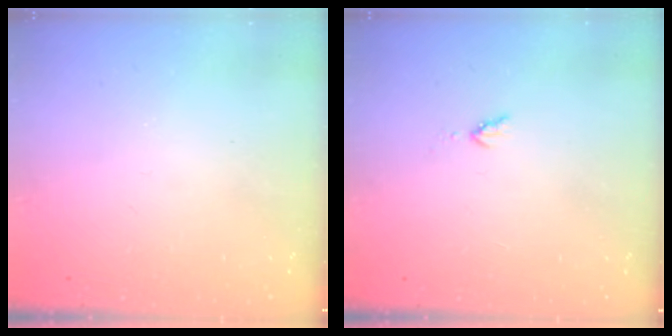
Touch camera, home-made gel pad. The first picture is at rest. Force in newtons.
{"total": 2.8, "press": 2.8, "slide": 0.4}